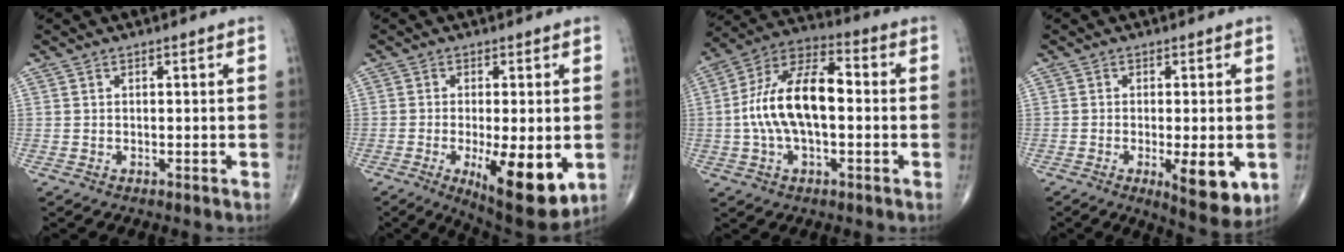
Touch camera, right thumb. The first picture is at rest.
{"total": 13.6, "force": [-3.6, 4.5, 12.3], "torque": [-0.177, -0.025, -0.042]}
{"total": 16.2, "force": [-0.4, 8.0, 14.1], "torque": [-0.261, 0.038, -0.016]}
{"total": 9.0, "force": [-2.5, 3.0, 8.1], "torque": [-0.105, -0.018, -0.031]}